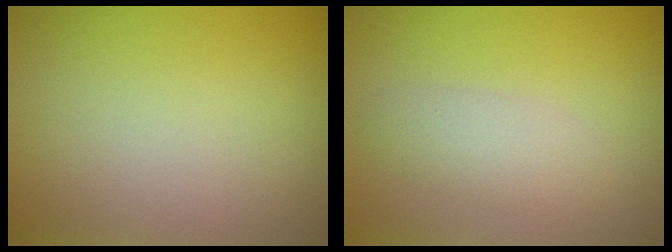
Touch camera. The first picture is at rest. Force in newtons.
{"total": 2.5, "press": 2.5, "slide": 0.1}